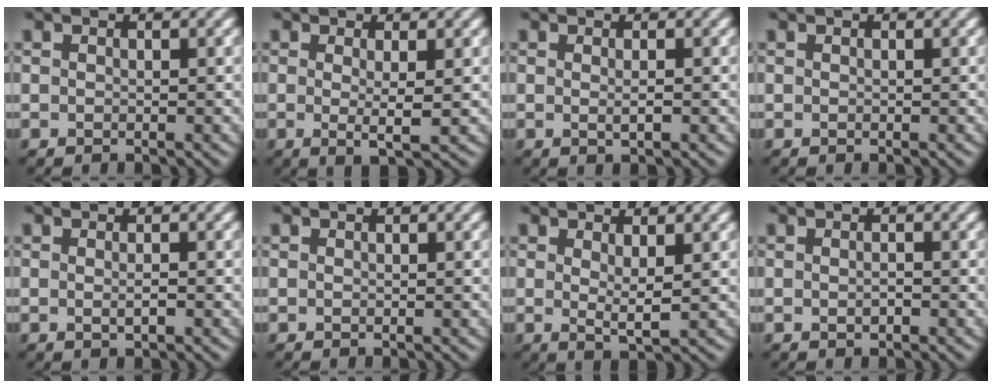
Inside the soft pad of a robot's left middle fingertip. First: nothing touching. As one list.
[{"total": 2.0, "force": [-0.3, -0.4, 1.9], "torque": [-0.041, -0.007, -0.003]}, {"total": 0.8, "force": [-0.2, -0.3, 0.8], "torque": [-0.018, -0.003, 0.000]}, {"total": 0.0}, {"total": 1.0, "force": [-0.5, -0.2, 0.8], "torque": [-0.021, -0.003, -0.005]}, {"total": 0.0}, {"total": 1.6, "force": [0.5, -0.2, 1.5], "torque": [-0.034, -0.009, 0.010]}, {"total": 0.8, "force": [-0.6, 0.0, 0.5], "torque": [-0.015, -0.001, -0.009]}]